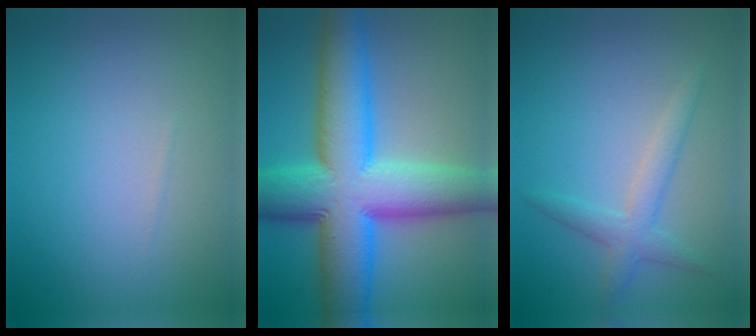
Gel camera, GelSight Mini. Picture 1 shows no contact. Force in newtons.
{"total": 13.6, "press": 13.6, "slide": 0.2}
{"total": 2.5, "press": 2.5, "slide": 0.1}